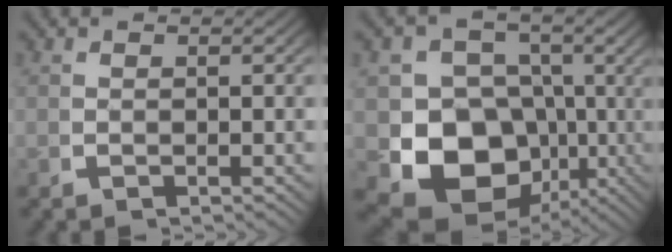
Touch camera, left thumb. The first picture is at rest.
{"total": 15.4, "force": [-2.0, 12.3, 9.0], "torque": [-0.174, -0.064, -0.016]}